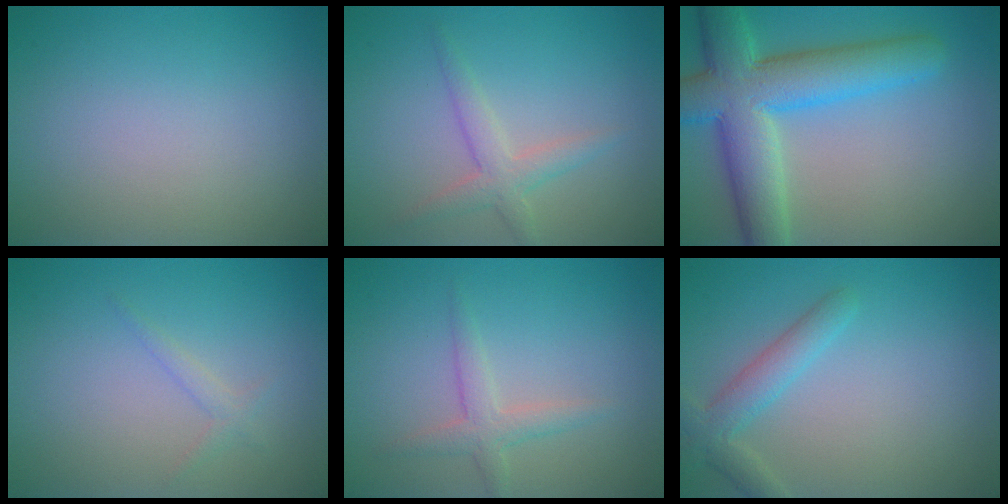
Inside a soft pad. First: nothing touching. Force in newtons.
{"total": 2.5, "press": 2.5, "slide": 0.1}
{"total": 9.3, "press": 9.3, "slide": 0.4}
{"total": 1.1, "press": 1.1, "slide": 0.1}
{"total": 2.1, "press": 2.1, "slide": 0.1}
{"total": 3.0, "press": 3.0, "slide": 0.2}